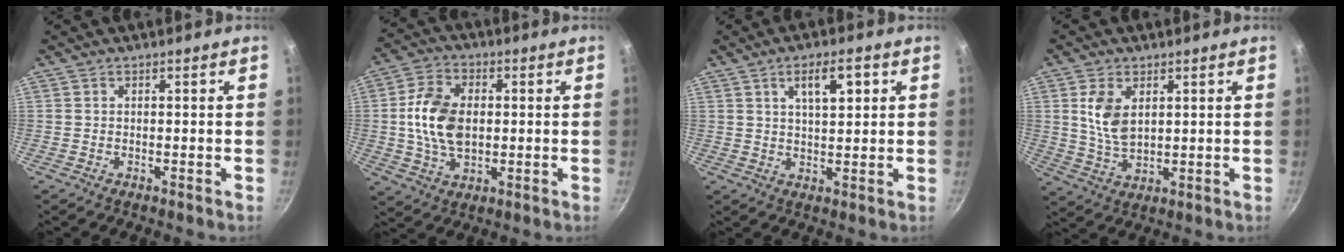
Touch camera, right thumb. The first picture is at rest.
{"total": 12.0, "force": [0.7, 8.0, 8.9], "torque": [-0.150, 0.008, 0.008]}
{"total": 7.0, "force": [2.8, 2.8, 5.8], "torque": [-0.081, -0.005, 0.047]}
{"total": 7.7, "force": [2.4, 4.6, 5.8], "torque": [-0.107, -0.016, 0.050]}